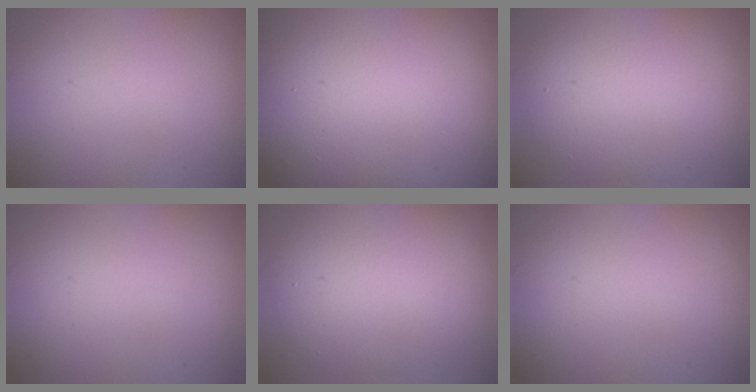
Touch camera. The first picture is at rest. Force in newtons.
{"total": 23.6, "press": 23.6, "slide": 1.3}
{"total": 8.7, "press": 8.7, "slide": 0.6}
{"total": 0.0}
{"total": 7.5, "press": 7.5, "slide": 0.2}
{"total": 0.0}